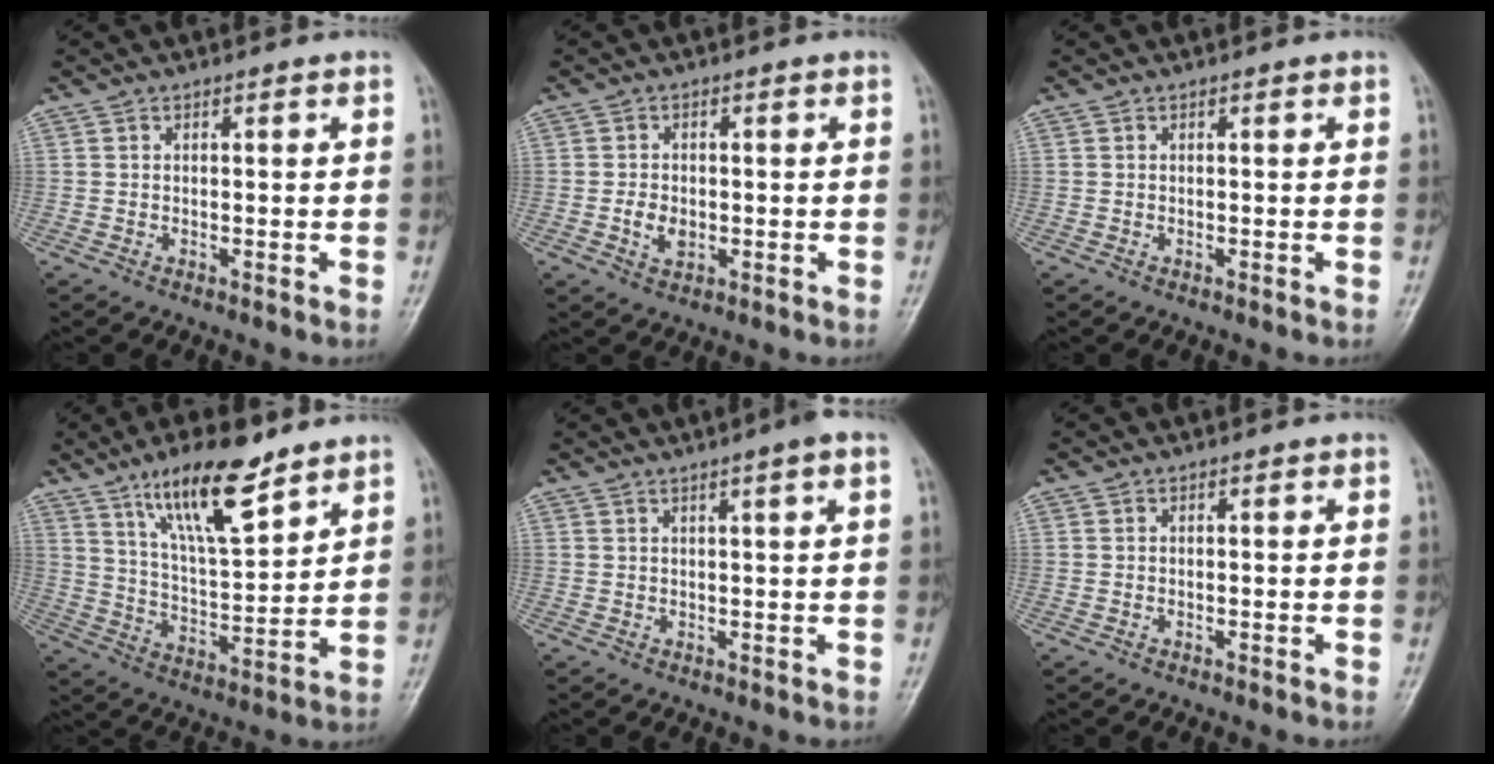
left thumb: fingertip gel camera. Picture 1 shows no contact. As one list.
[{"total": 3.6, "force": [-0.7, 2.5, 2.4], "torque": [-0.036, 0.002, -0.011]}, {"total": 0.0}, {"total": 14.8, "force": [9.9, 4.3, 10.1], "torque": [-0.152, -0.059, 0.182]}, {"total": 3.9, "force": [2.2, 0.0, 3.2], "torque": [-0.046, 0.007, 0.032]}, {"total": 0.0}]